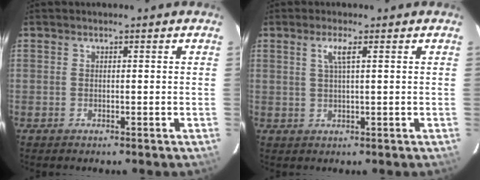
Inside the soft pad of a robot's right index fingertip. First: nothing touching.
{"total": 2.5, "force": [1.0, -0.1, 2.3], "torque": [-0.046, 0.000, 0.019]}